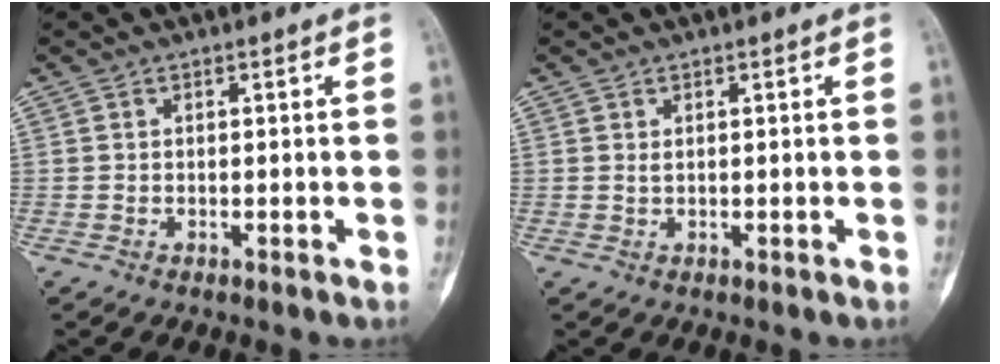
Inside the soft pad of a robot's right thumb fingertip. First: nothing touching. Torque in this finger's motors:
{"motor_torque": [-0.61, -0.16, 0.31, 0.14, 0.00]}